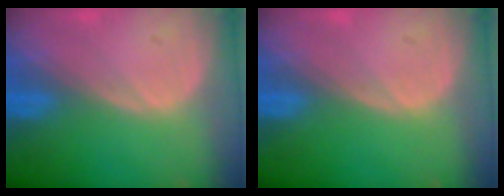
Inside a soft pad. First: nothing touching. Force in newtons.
{"total": 0.0}